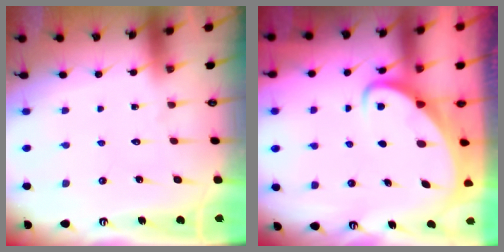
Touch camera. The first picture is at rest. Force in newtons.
{"total": 3.4, "press": 3.4, "slide": 0.3}